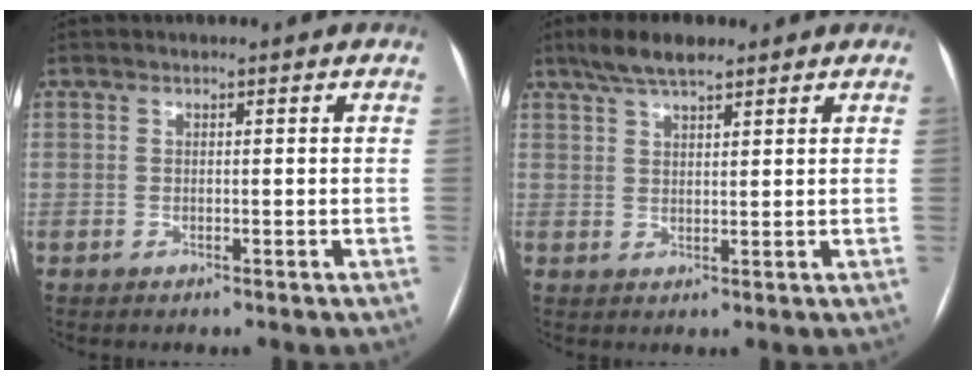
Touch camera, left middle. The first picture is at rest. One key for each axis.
{"total": 5.8, "fx": 4.4, "fy": 1.4, "fz": 3.5, "tx": -0.073, "ty": 0.017, "tz": 0.080}